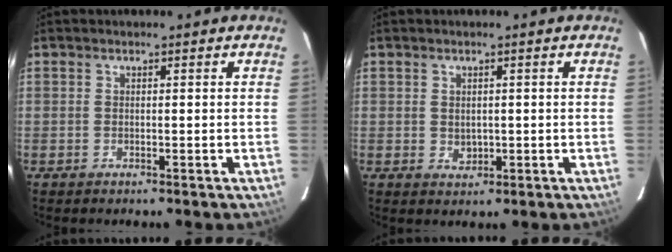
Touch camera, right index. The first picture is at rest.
{"total": 2.1, "force": [0.1, 1.8, 1.1], "torque": [-0.016, 0.001, 0.006]}